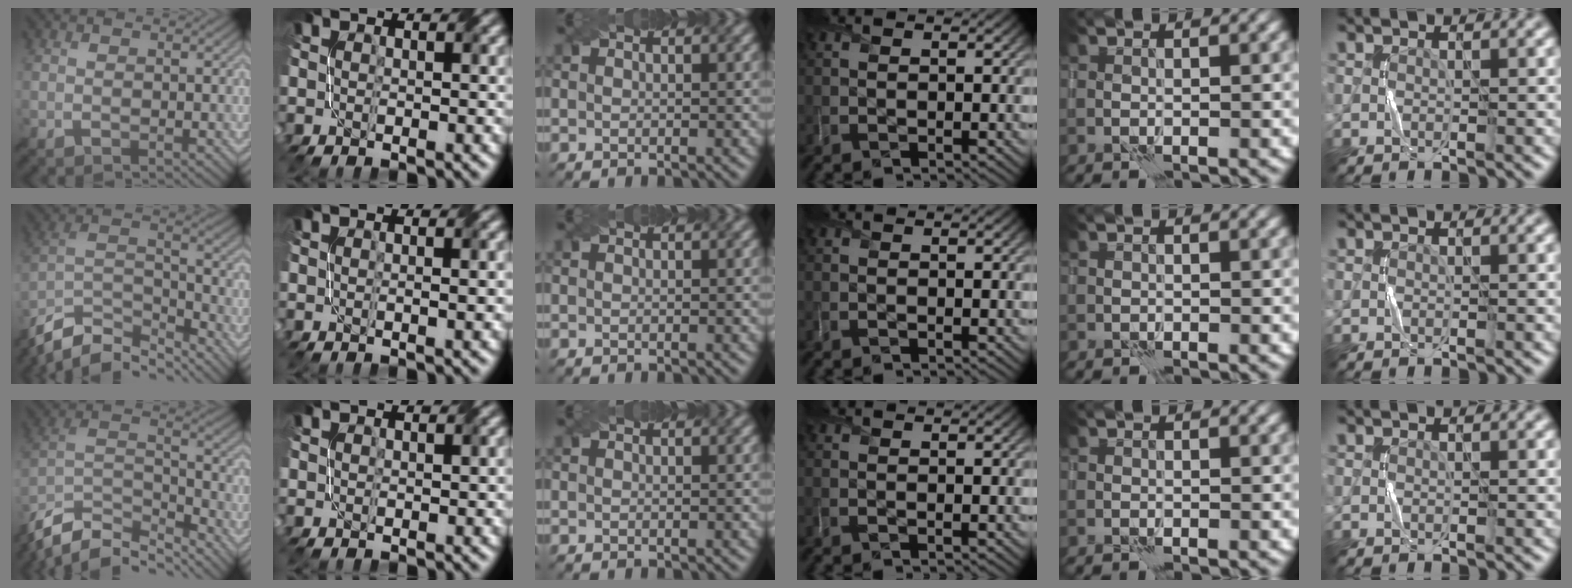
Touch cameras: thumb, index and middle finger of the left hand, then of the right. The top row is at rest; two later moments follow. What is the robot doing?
{"motion": "twist", "object": "screw"}